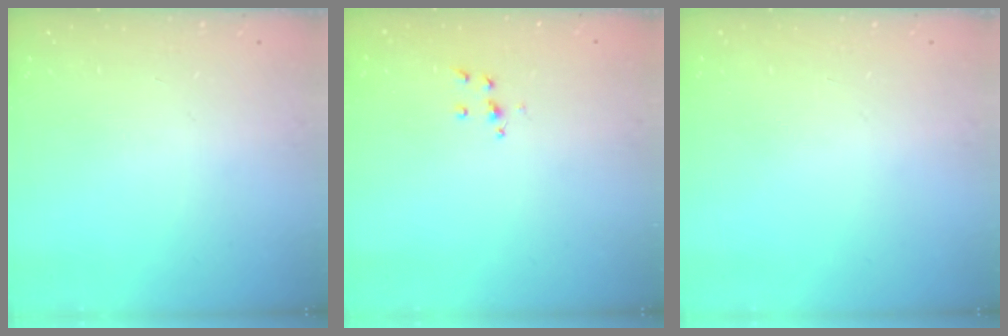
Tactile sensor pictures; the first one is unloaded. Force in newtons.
{"total": 4.8, "press": 4.8, "slide": 0.5}
{"total": 0.0}